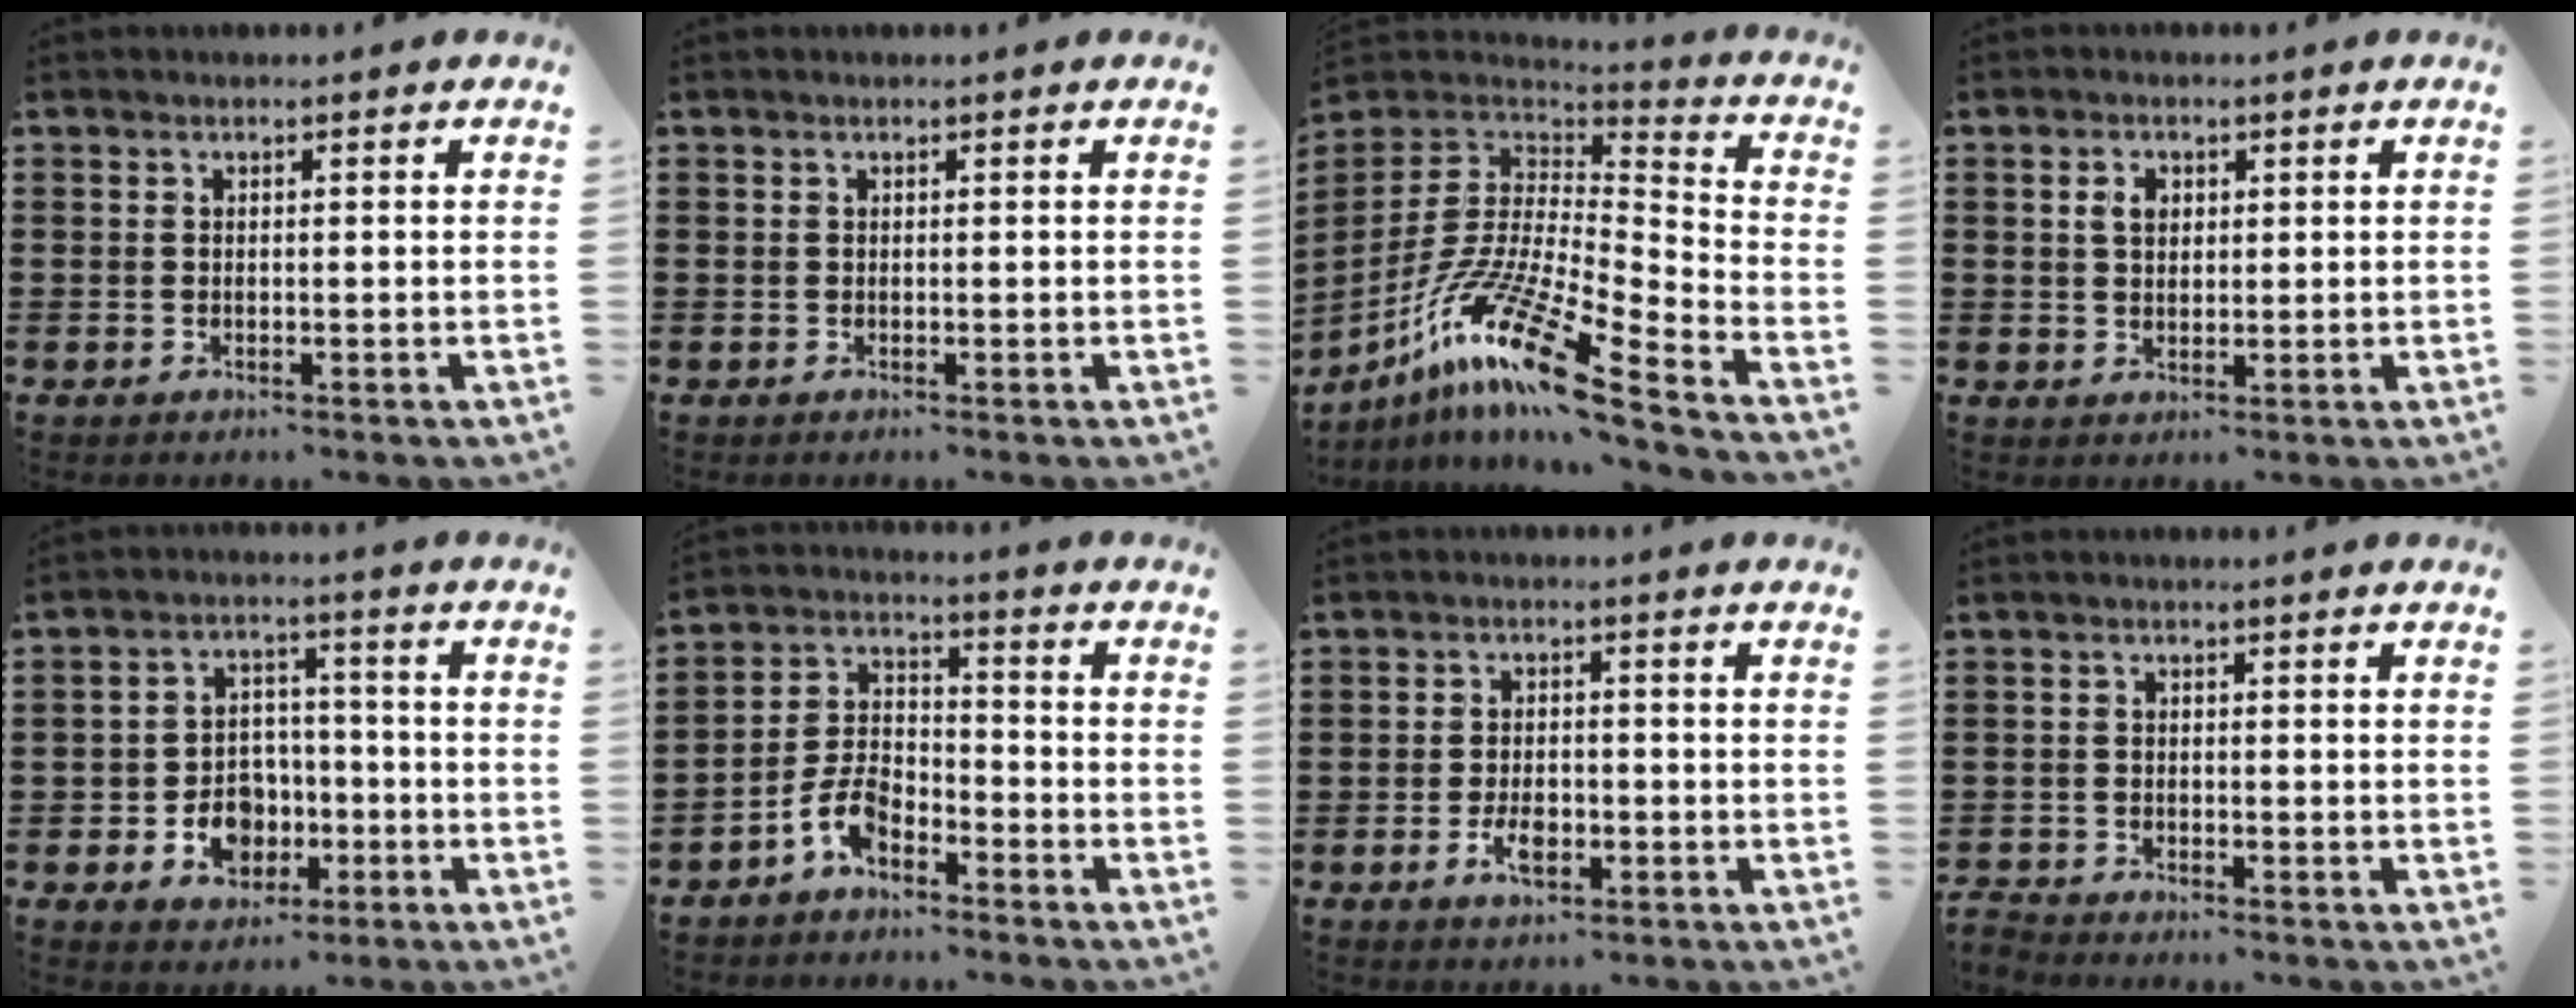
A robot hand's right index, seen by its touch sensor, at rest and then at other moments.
{"total": 0.0}
{"total": 15.7, "force": [-10.2, 1.6, 11.8], "torque": [-0.236, 0.006, -0.196]}
{"total": 2.6, "force": [0.7, 1.8, 1.7], "torque": [-0.040, 0.010, 0.013]}
{"total": 6.6, "force": [-2.4, 5.5, 2.8], "torque": [-0.048, 0.018, -0.039]}
{"total": 6.2, "force": [-3.9, 3.3, 3.5], "torque": [-0.088, 0.012, -0.080]}
{"total": 4.0, "force": [-1.5, 1.9, 3.2], "torque": [-0.069, -0.001, -0.029]}
{"total": 1.8, "force": [-1.8, 0.1, -0.1], "torque": [-0.004, 0.001, -0.039]}